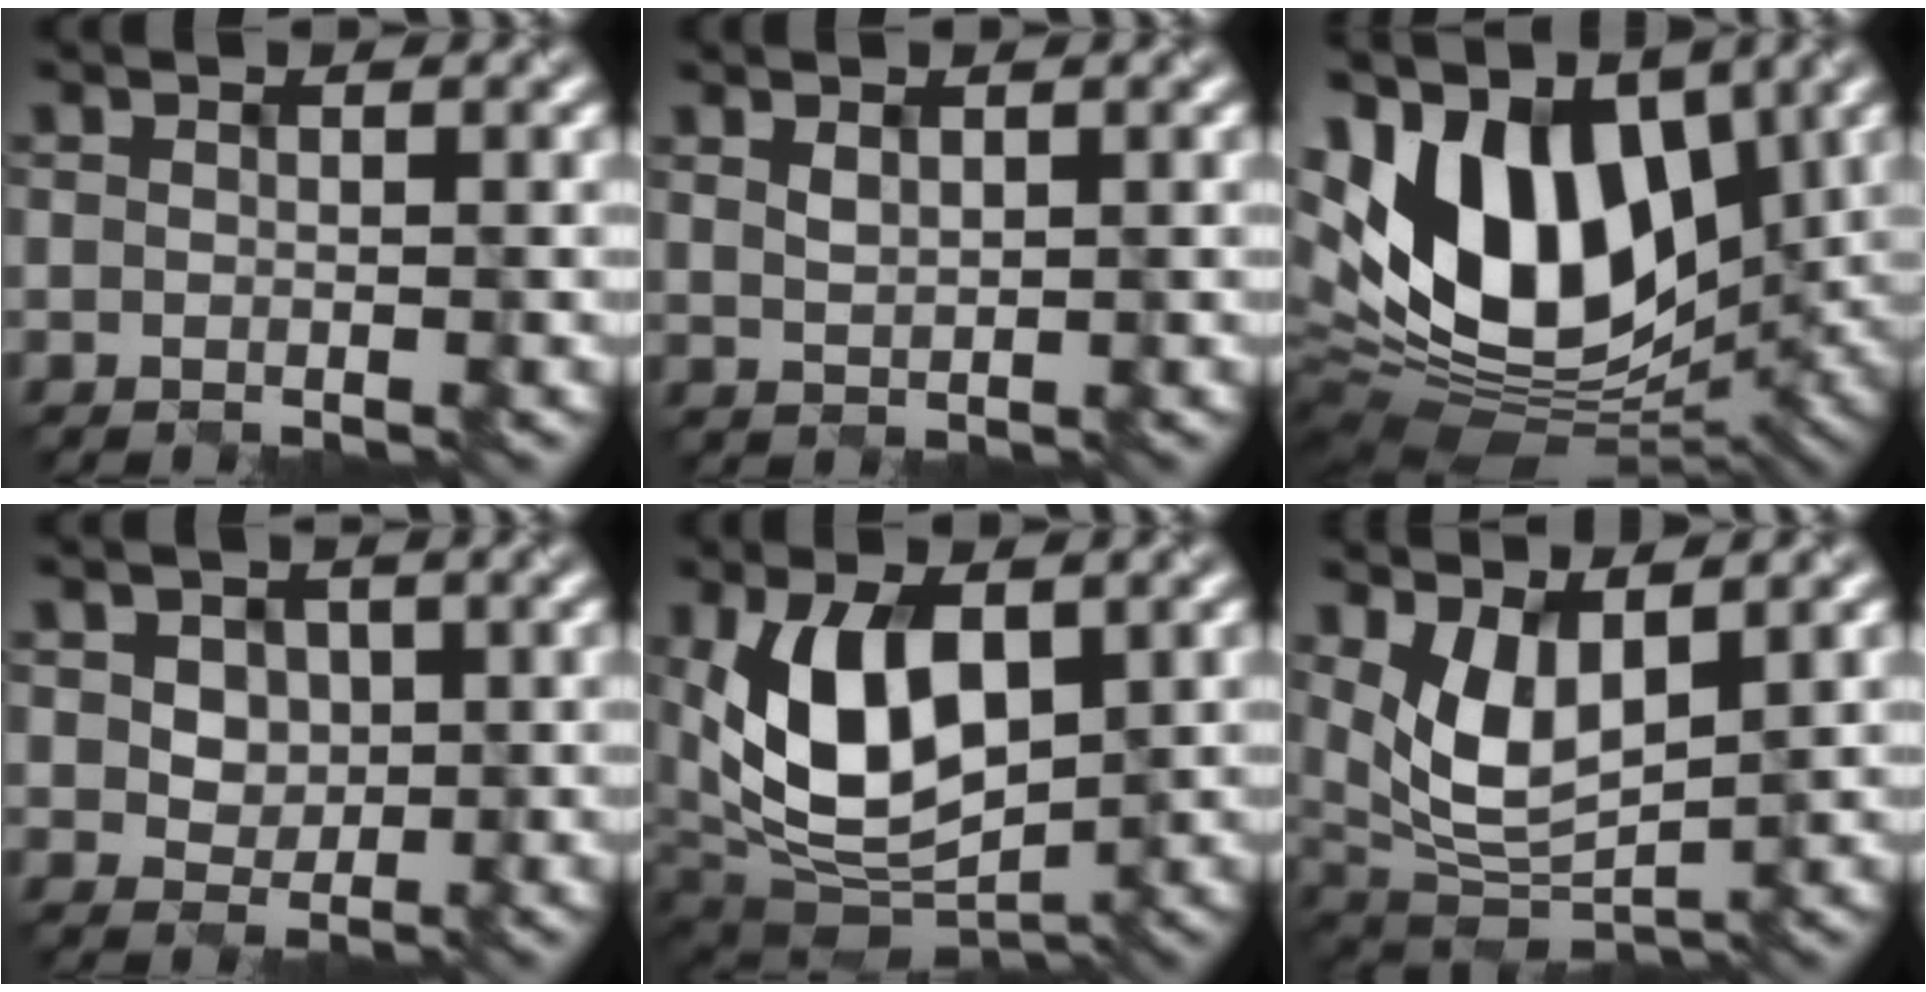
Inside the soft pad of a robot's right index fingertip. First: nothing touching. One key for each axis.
{"total": 0.7, "fx": 0.5, "fy": 0.3, "fz": 0.4, "tx": -0.012, "ty": -0.005, "tz": 0.023}
{"total": 14.8, "fx": 3.0, "fy": 9.4, "fz": 11.0, "tx": -0.212, "ty": 0.011, "tz": 0.051}
{"total": 3.1, "fx": 1.0, "fy": 2.6, "fz": 1.3, "tx": -0.039, "ty": 0.009, "tz": 0.023}
{"total": 8.0, "fx": 1.3, "fy": 4.8, "fz": 6.3, "tx": -0.124, "ty": -0.012, "tz": 0.025}
{"total": 5.2, "fx": 1.7, "fy": 2.6, "fz": 4.2, "tx": -0.097, "ty": -0.016, "tz": 0.045}